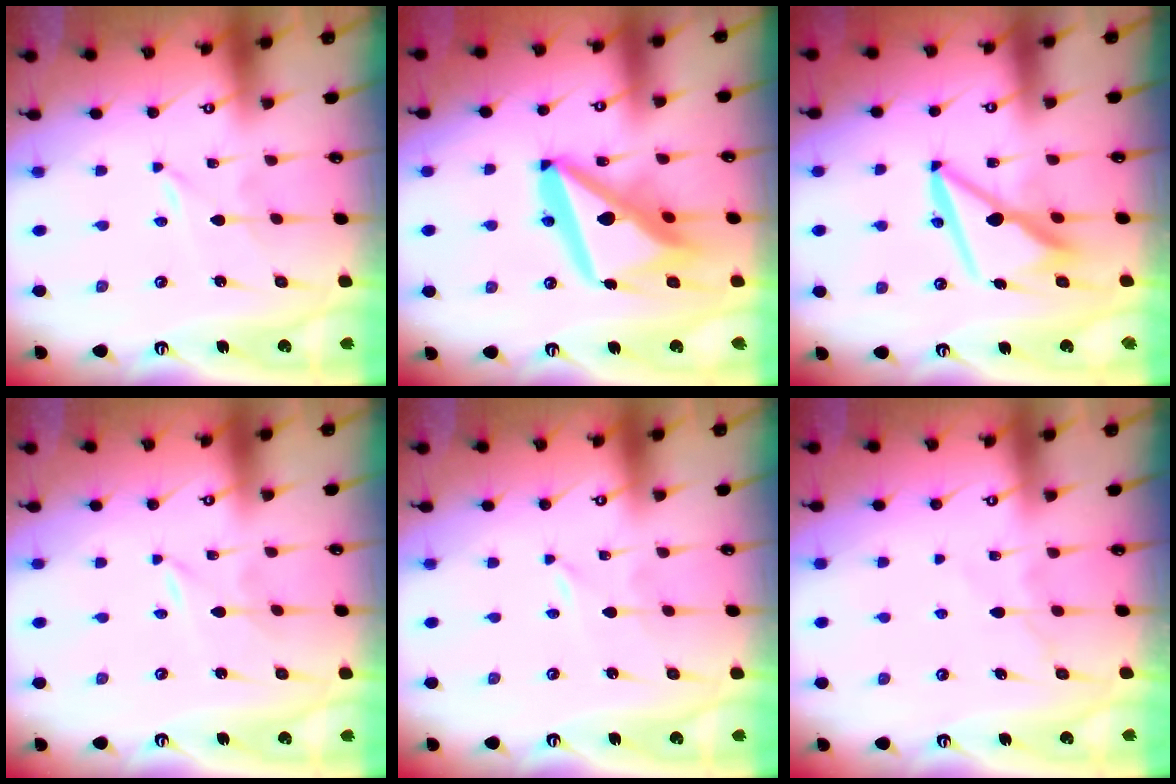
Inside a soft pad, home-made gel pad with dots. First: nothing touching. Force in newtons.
{"total": 17.4, "press": 17.2, "slide": 2.1}
{"total": 9.9, "press": 9.8, "slide": 1.0}
{"total": 0.0}
{"total": 0.0}
{"total": 6.7, "press": 6.6, "slide": 1.0}